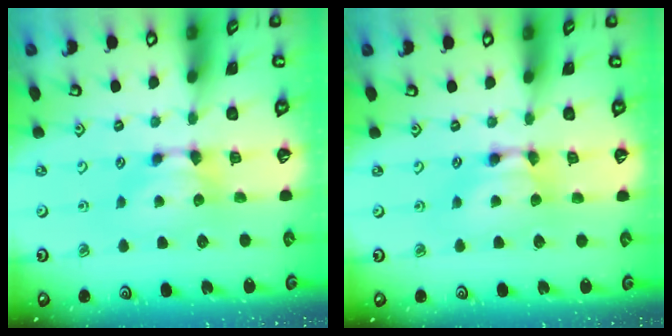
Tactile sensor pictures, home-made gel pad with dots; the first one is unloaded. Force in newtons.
{"total": 1.9, "press": 1.9, "slide": 0.1}